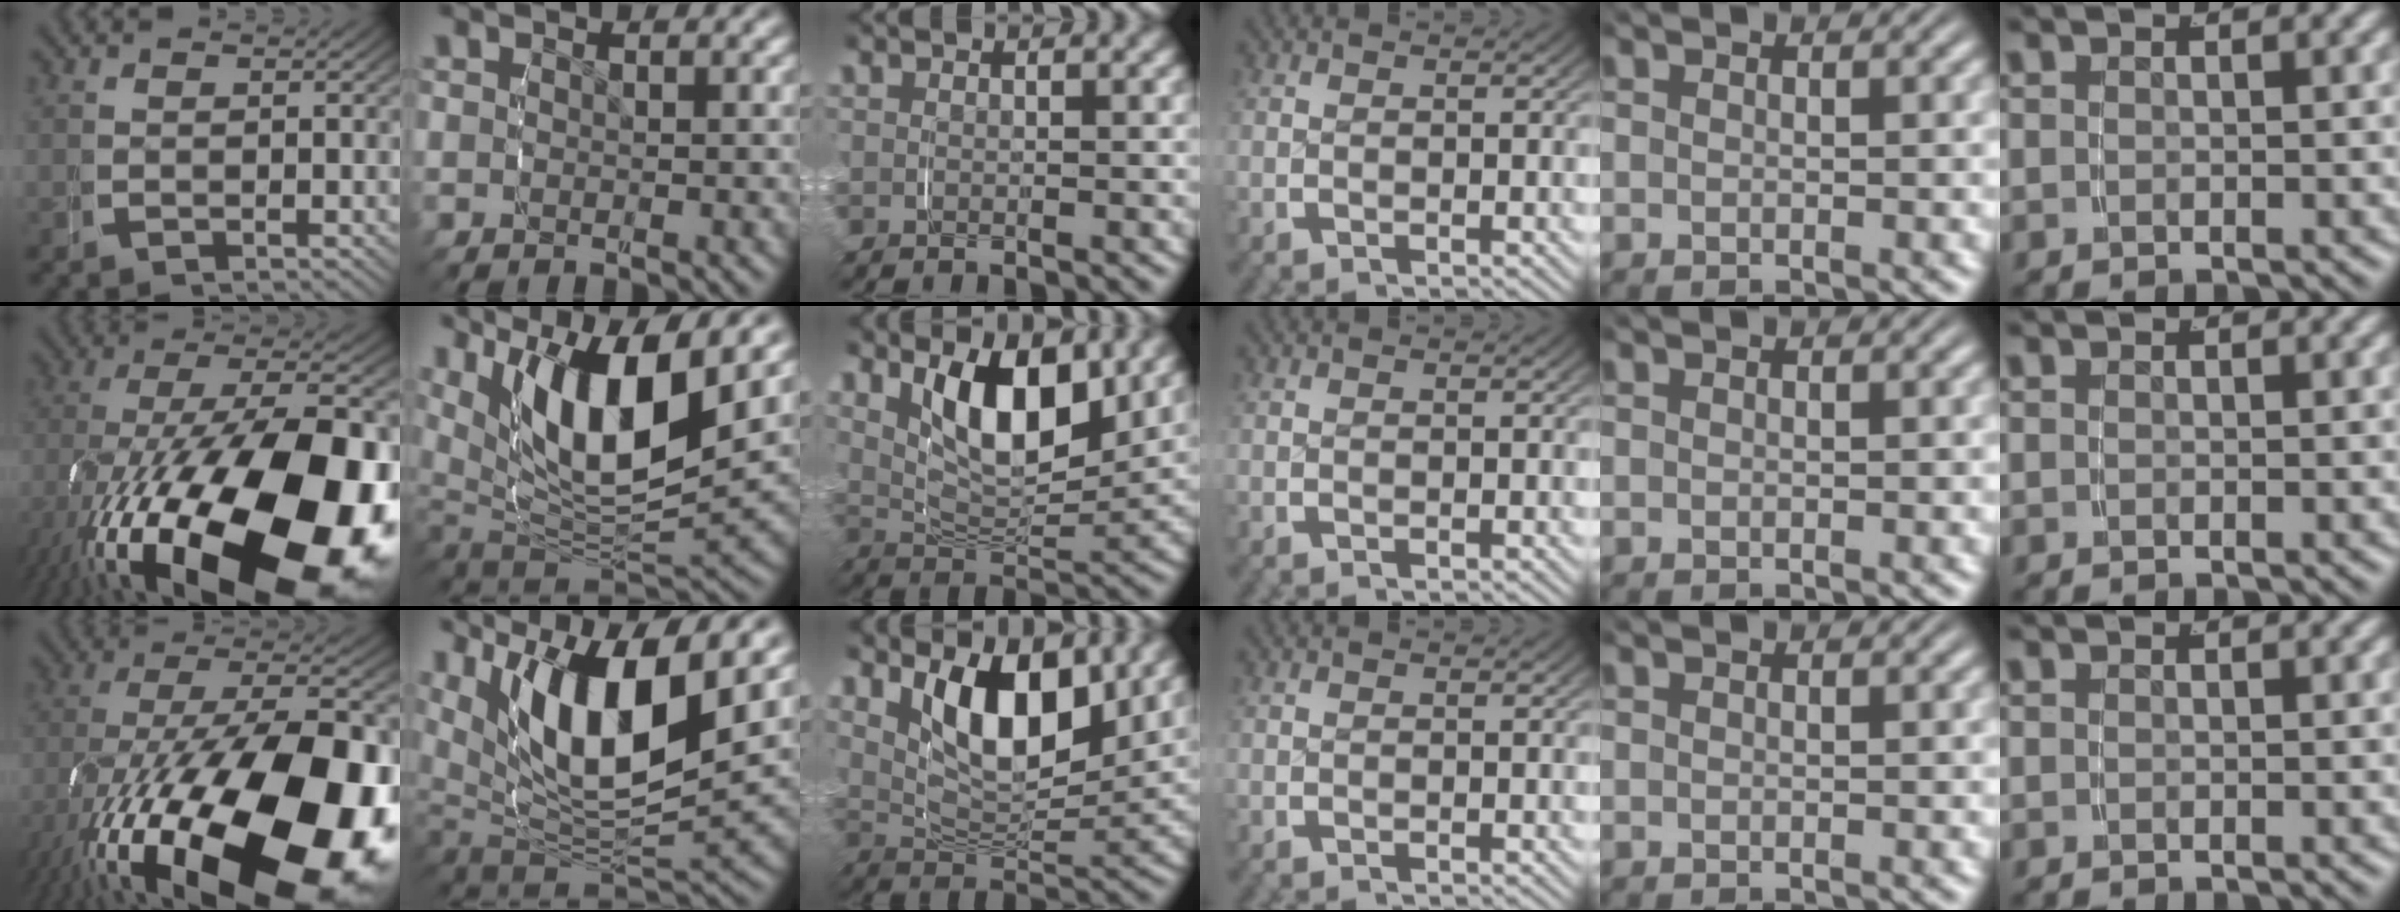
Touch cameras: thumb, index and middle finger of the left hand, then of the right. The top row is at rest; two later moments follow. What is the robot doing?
{"motion": "grasp_and_lifting", "object": "plastic wrap"}